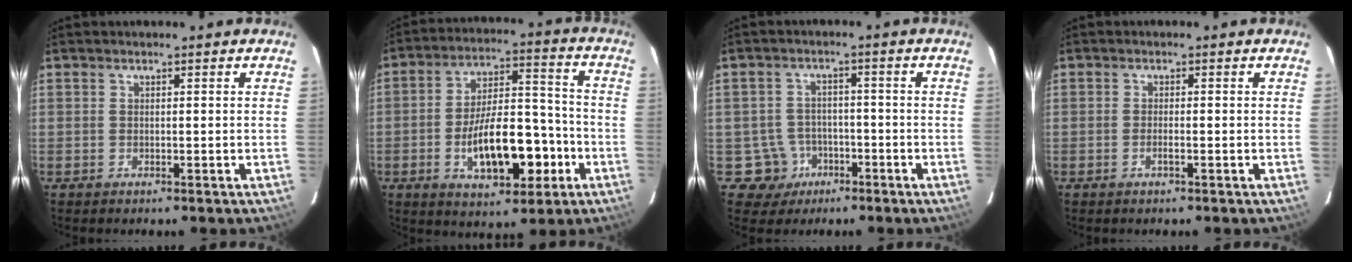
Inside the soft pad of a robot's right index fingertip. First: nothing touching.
{"total": 14.7, "force": [-4.7, 5.8, 12.6], "torque": [-0.214, 0.018, -0.070]}
{"total": 5.6, "force": [-2.1, 5.1, -0.3], "torque": [0.009, 0.014, -0.028]}
{"total": 1.1, "force": [-0.5, 0.1, 1.0], "torque": [-0.022, 0.000, -0.009]}